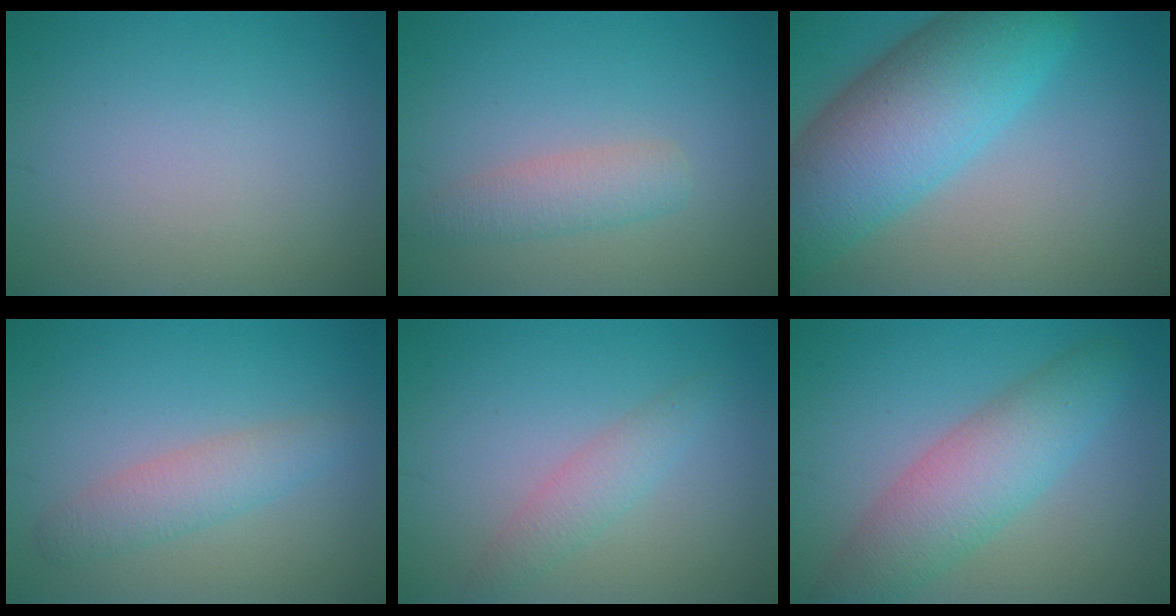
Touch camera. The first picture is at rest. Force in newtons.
{"total": 2.6, "press": 2.6, "slide": 0.2}
{"total": 10.5, "press": 10.5, "slide": 0.3}
{"total": 2.8, "press": 2.8, "slide": 0.0}
{"total": 2.1, "press": 2.1, "slide": 0.1}
{"total": 5.8, "press": 5.8, "slide": 0.2}